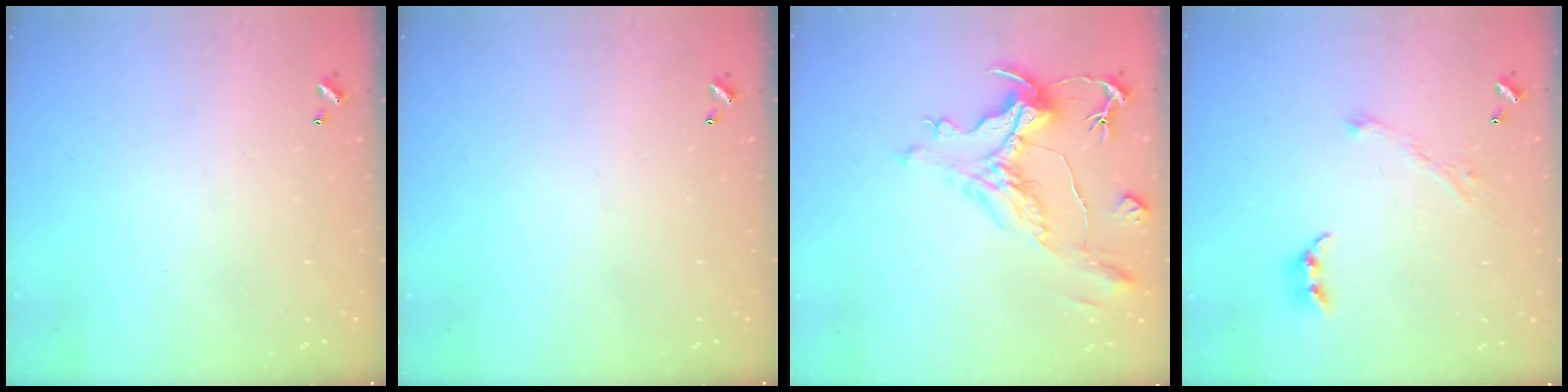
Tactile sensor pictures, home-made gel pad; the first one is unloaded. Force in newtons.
{"total": 0.0}
{"total": 1.9, "press": 0.8, "slide": 1.8}
{"total": 4.4, "press": 4.3, "slide": 0.6}